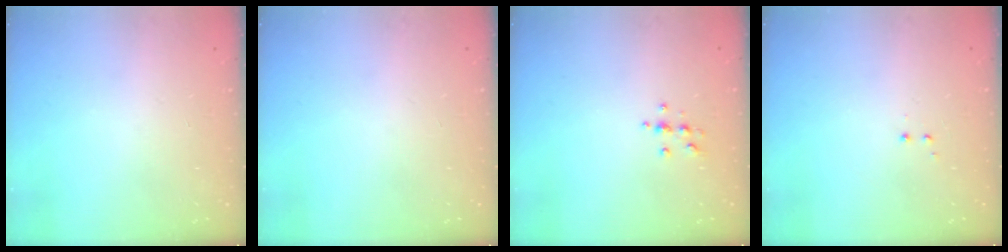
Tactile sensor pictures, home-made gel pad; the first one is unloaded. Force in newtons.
{"total": 0.0}
{"total": 6.2, "press": 6.1, "slide": 0.8}
{"total": 1.2, "press": 1.1, "slide": 0.6}